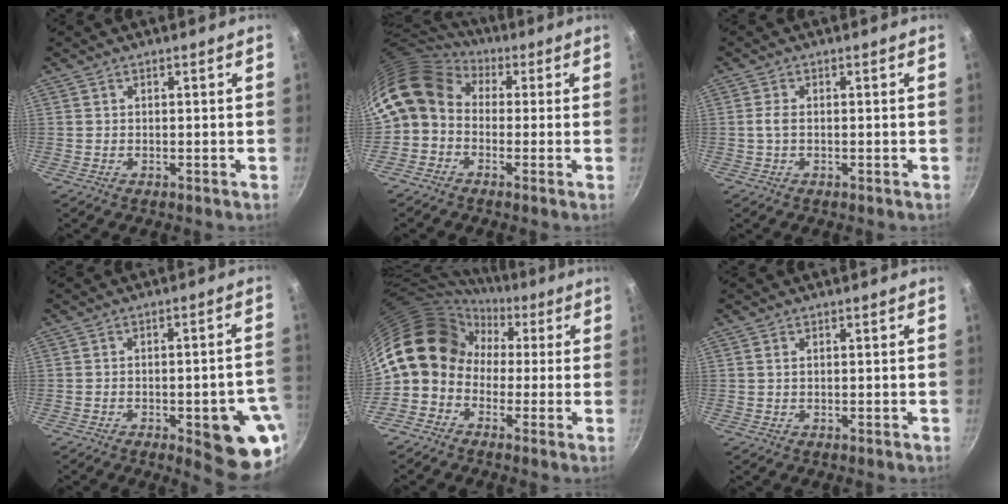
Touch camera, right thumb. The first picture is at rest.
{"total": 10.8, "force": [1.2, 8.7, 6.3], "torque": [-0.110, 0.024, -0.004]}
{"total": 1.8, "force": [-0.2, 0.8, 1.6], "torque": [-0.041, 0.005, -0.007]}
{"total": 14.2, "force": [-5.0, 4.5, 12.5], "torque": [-0.113, 0.020, -0.060]}
{"total": 13.9, "force": [0.0, 11.6, 7.7], "torque": [-0.105, 0.044, -0.026]}
{"total": 0.7, "force": [0.2, 0.4, 0.5], "torque": [-0.009, 0.002, 0.003]}